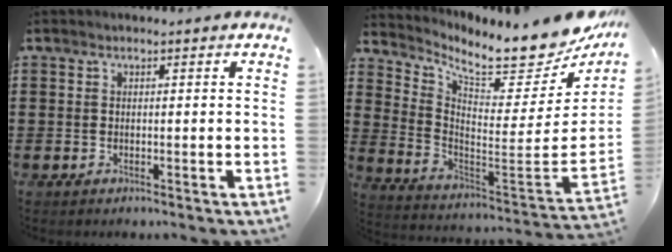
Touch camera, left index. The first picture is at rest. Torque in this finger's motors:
{"motor_torque": [2.14, 0.00, 0.52, 0.10]}